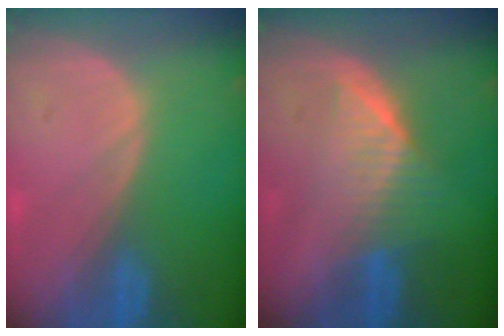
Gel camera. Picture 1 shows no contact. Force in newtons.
{"total": 6.5, "press": 5.8, "slide": 2.8}